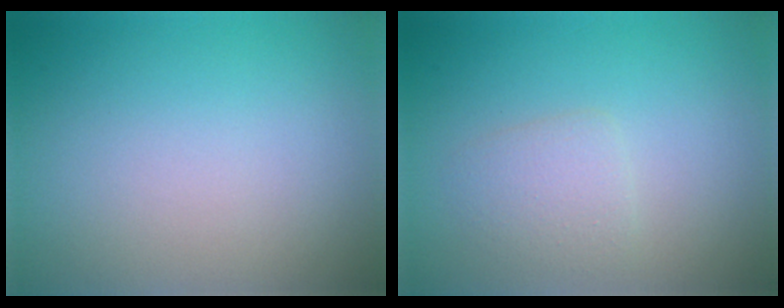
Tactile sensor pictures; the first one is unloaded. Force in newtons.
{"total": 1.9, "press": 1.9, "slide": 0.1}